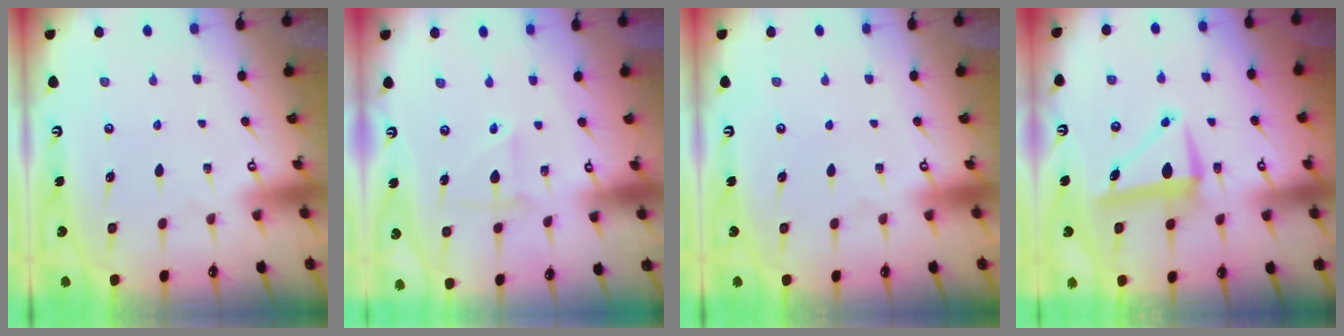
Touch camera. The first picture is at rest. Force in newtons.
{"total": 2.5, "press": 2.3, "slide": 0.8}
{"total": 0.0}
{"total": 8.2, "press": 8.1, "slide": 1.1}